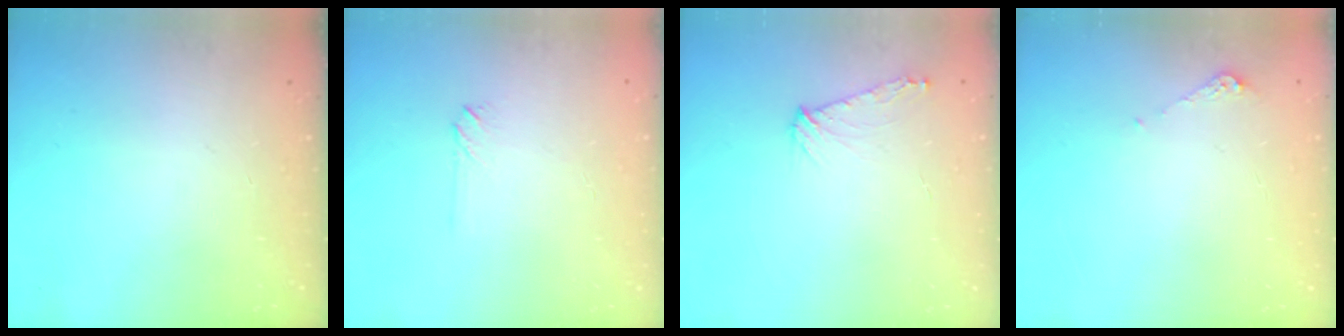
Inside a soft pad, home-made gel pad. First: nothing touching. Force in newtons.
{"total": 2.0, "press": 2.0, "slide": 0.3}
{"total": 6.6, "press": 6.6, "slide": 0.9}
{"total": 4.3, "press": 4.2, "slide": 0.5}